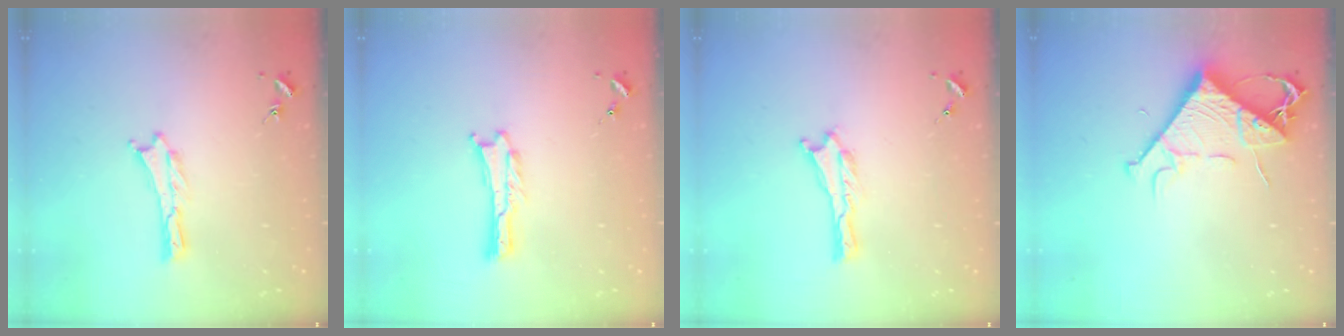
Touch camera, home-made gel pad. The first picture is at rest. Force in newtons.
{"total": 0.0}
{"total": 0.0}
{"total": 8.2, "press": 8.1, "slide": 1.1}